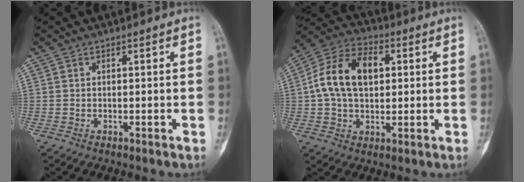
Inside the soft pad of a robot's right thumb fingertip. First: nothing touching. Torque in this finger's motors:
{"motor_torque": [-0.18, 2.01, 0.80, -0.56, 0.12]}